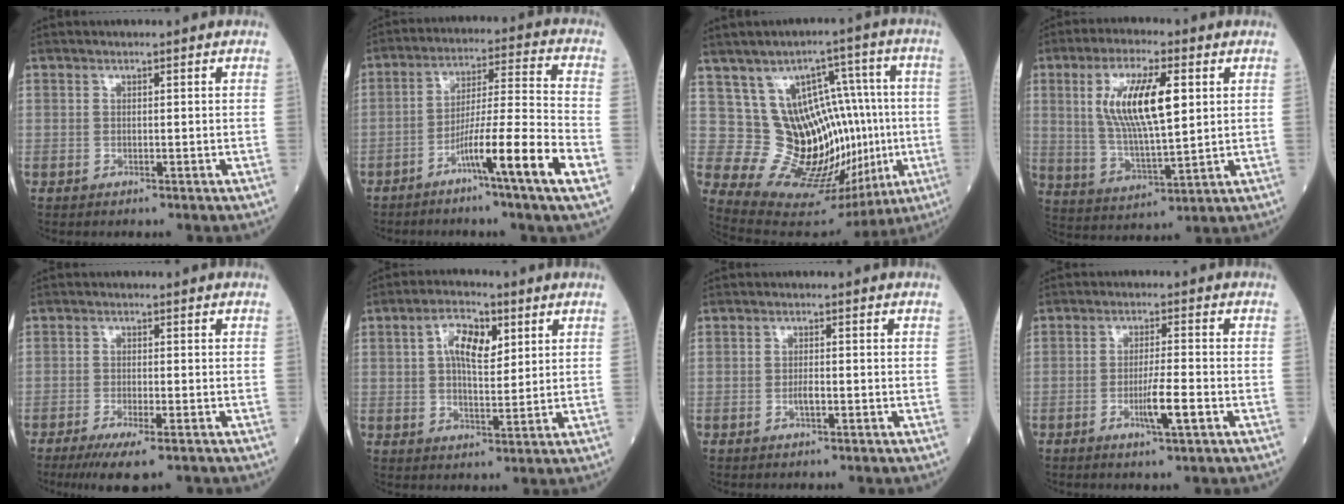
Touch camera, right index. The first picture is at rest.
{"total": 12.1, "force": [-5.9, -1.6, 10.5], "torque": [-0.181, -0.004, -0.103]}
{"total": 17.2, "force": [-0.3, 10.5, 13.6], "torque": [-0.196, 0.038, 0.029]}
{"total": 12.7, "force": [3.3, 3.1, 11.9], "torque": [-0.241, 0.004, 0.064]}
{"total": 6.8, "force": [-4.7, 0.9, 4.9], "torque": [-0.082, -0.018, -0.073]}
{"total": 7.1, "force": [2.4, 3.0, 5.9], "torque": [-0.113, 0.013, 0.041]}
{"total": 1.5, "force": [-0.6, 0.2, 1.3], "torque": [-0.029, 0.000, -0.012]}
{"total": 5.0, "force": [-2.0, -0.1, 4.5], "torque": [-0.084, -0.008, -0.036]}